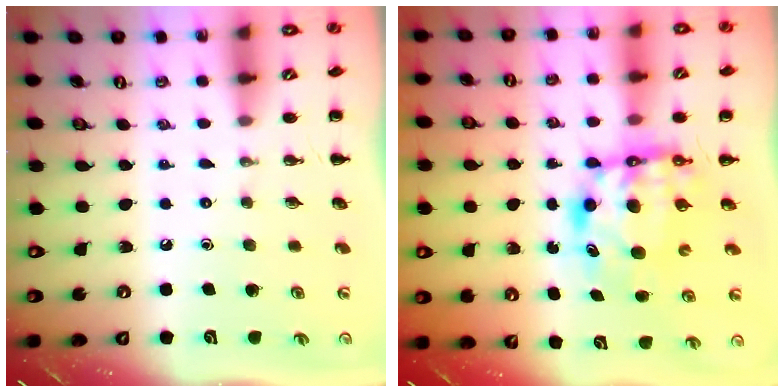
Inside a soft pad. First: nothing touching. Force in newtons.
{"total": 6.9, "press": 6.7, "slide": 1.6}